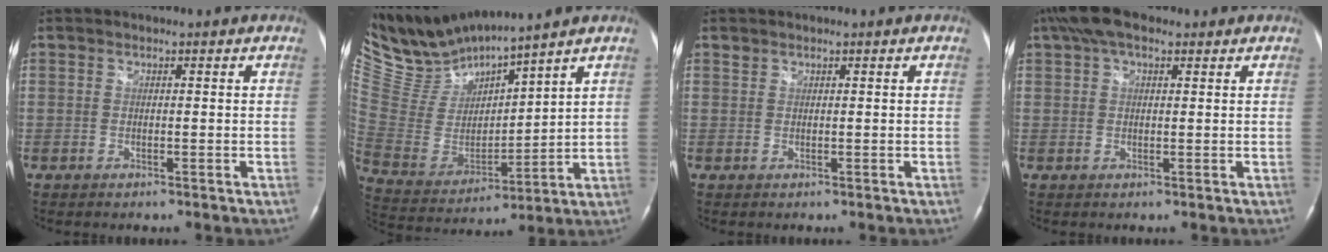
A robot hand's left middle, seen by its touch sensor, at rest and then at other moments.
{"total": 10.5, "force": [10.4, 0.0, 1.8], "torque": [-0.065, -0.009, 0.230]}
{"total": 0.6, "force": [0.6, 0.2, 0.0], "torque": [-0.002, 0.005, 0.011]}
{"total": 6.0, "force": [3.7, 2.7, 3.9], "torque": [-0.079, 0.032, 0.066]}